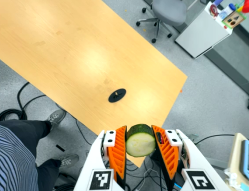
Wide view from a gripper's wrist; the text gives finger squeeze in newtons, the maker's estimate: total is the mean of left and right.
{"total": 13.2, "left": 11.6, "right": 14.8}